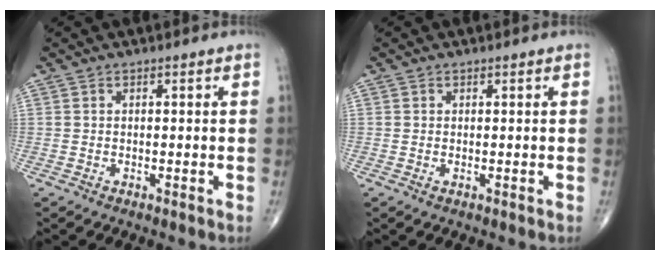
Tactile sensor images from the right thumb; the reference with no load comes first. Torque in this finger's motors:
{"motor_torque": [-0.33, 0.09, -0.36, -0.14, 0.03]}